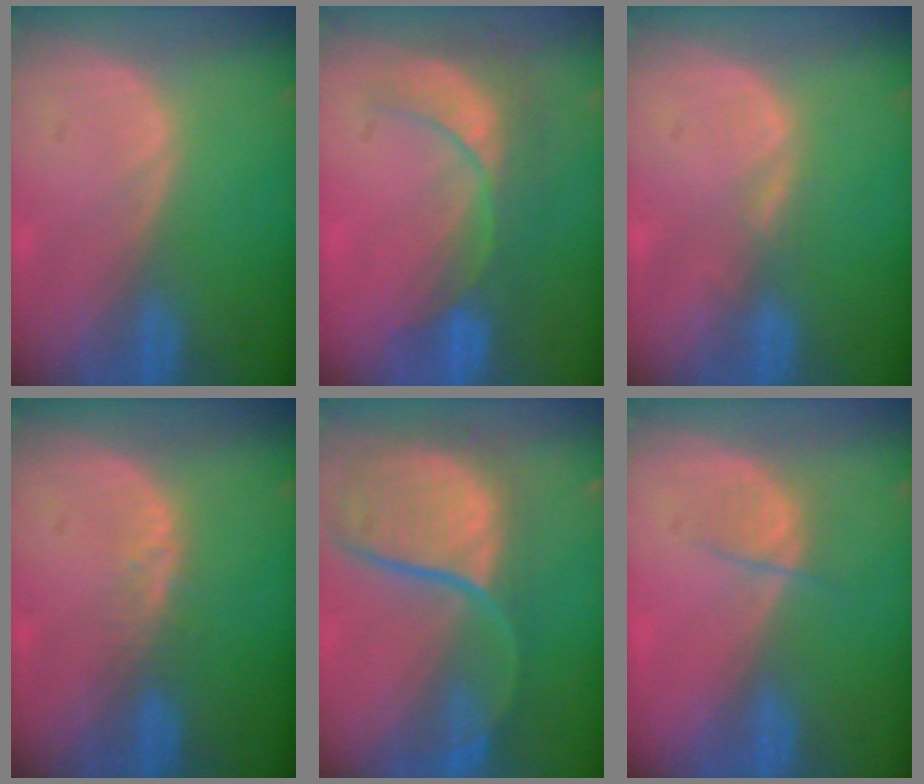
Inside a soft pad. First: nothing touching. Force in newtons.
{"total": 9.0, "press": 7.7, "slide": 4.5}
{"total": 1.3, "press": 1.3, "slide": 0.2}
{"total": 2.1, "press": 2.1, "slide": 0.2}
{"total": 11.8, "press": 9.8, "slide": 6.6}
{"total": 2.5, "press": 2.3, "slide": 0.9}